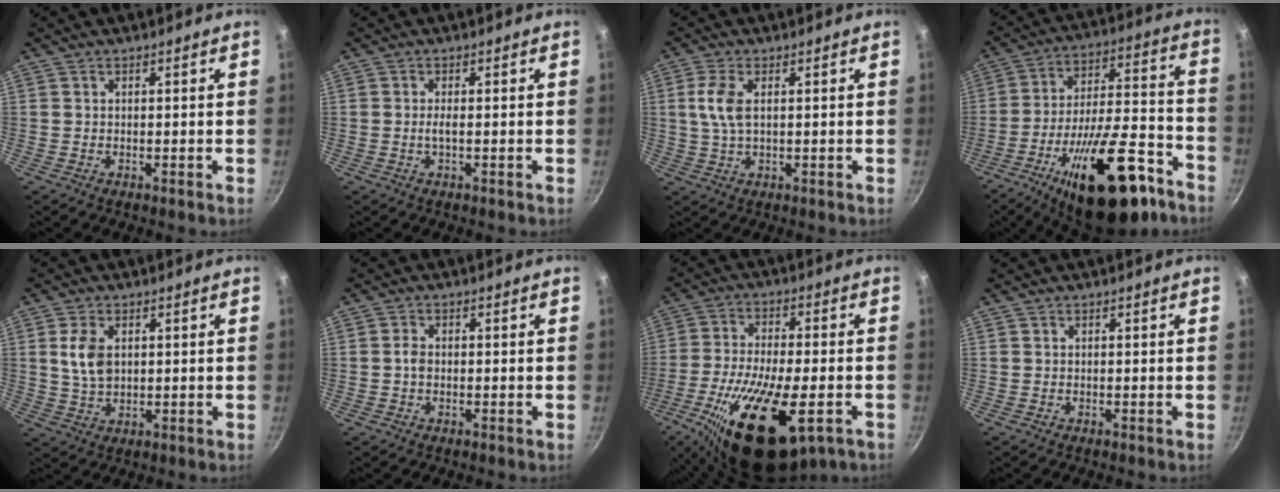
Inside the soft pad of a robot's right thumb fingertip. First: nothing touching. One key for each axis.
{"total": 1.3, "fx": -0.3, "fy": 0.1, "fz": 1.2, "tx": -0.030, "ty": 0.000, "tz": -0.007}
{"total": 5.6, "fx": 1.1, "fy": 2.7, "fz": 4.8, "tx": -0.105, "ty": 0.005, "tz": 0.020}
{"total": 26.2, "fx": -14.8, "fy": 10.2, "fz": 19.0, "tx": -0.267, "ty": 0.079, "tz": -0.219}
{"total": 6.3, "fx": 1.4, "fy": 4.0, "fz": 4.7, "tx": -0.086, "ty": -0.006, "tz": 0.029}
{"total": 1.8, "fx": -0.2, "fy": 1.3, "fz": 1.3, "tx": -0.025, "ty": 0.006, "tz": -0.006}
{"total": 21.3, "fx": -8.8, "fy": 8.1, "fz": 17.6, "tx": -0.302, "ty": 0.001, "tz": -0.142}
{"total": 0.0}